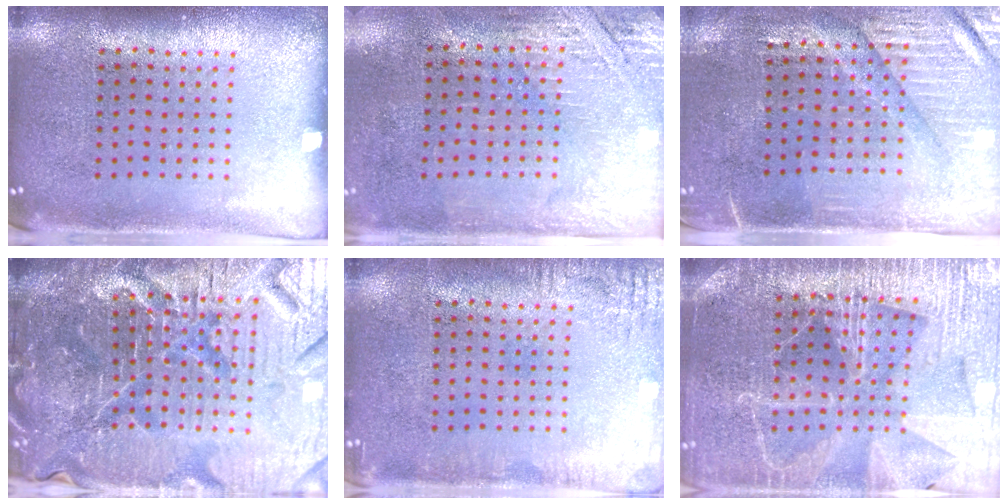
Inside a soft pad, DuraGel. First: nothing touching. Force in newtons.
{"total": 2.8, "press": 2.4, "slide": 1.4}
{"total": 3.3, "press": 2.9, "slide": 1.5}
{"total": 7.3, "press": 6.5, "slide": 3.4}
{"total": 2.3, "press": 2.3, "slide": 0.3}
{"total": 4.2, "press": 3.9, "slide": 1.3}